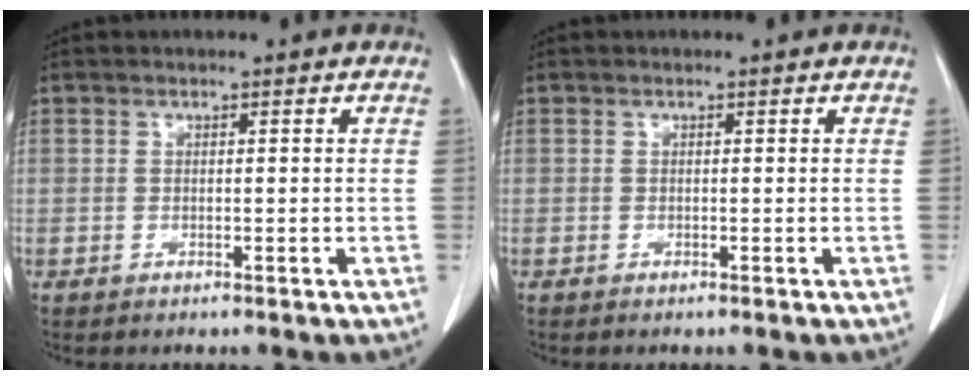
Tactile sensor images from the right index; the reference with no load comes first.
{"total": 0.0}